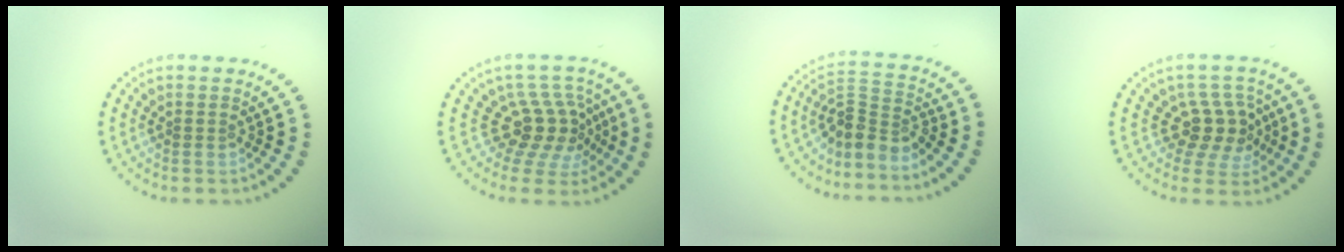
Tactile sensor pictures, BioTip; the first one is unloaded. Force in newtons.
{"total": 4.3, "press": 3.0, "slide": 3.0}
{"total": 3.2, "press": 2.2, "slide": 2.4}
{"total": 3.5, "press": 3.1, "slide": 1.7}